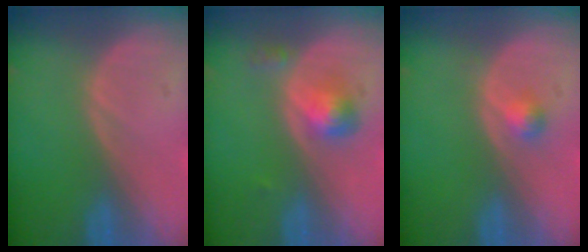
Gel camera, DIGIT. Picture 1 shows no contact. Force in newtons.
{"total": 3.3, "press": 3.3, "slide": 0.2}
{"total": 1.8, "press": 1.6, "slide": 0.9}